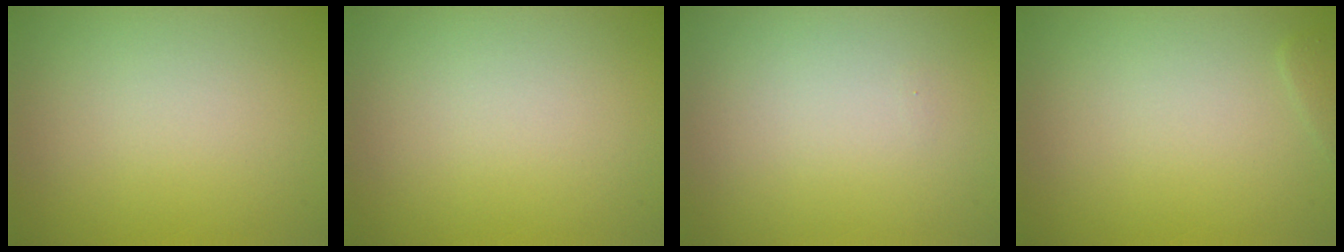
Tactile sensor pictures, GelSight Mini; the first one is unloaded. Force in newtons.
{"total": 0.0}
{"total": 0.0}
{"total": 0.5, "press": 0.5, "slide": 0.0}